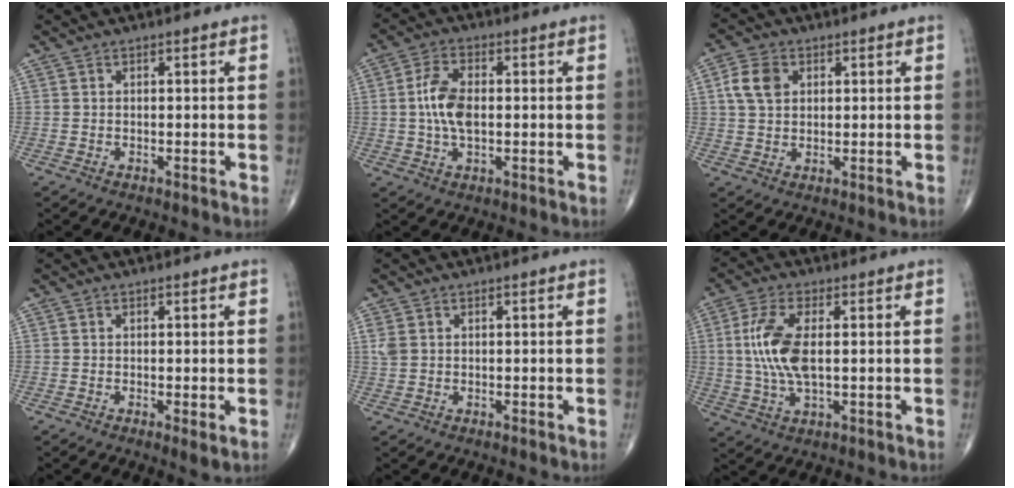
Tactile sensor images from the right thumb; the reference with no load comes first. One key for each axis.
{"total": 7.5, "fx": 0.1, "fy": 3.9, "fz": 6.4, "tx": -0.131, "ty": 0.007, "tz": -0.001}
{"total": 6.0, "fx": 1.7, "fy": 4.3, "fz": 3.8, "tx": -0.069, "ty": 0.003, "tz": 0.030}
{"total": 1.7, "fx": -0.2, "fy": 0.3, "fz": 1.7, "tx": -0.033, "ty": -0.009, "tz": -0.004}
{"total": 1.9, "fx": 0.6, "fy": 1.4, "fz": 1.1, "tx": -0.032, "ty": 0.004, "tz": 0.016}
{"total": 10.2, "fx": 1.0, "fy": 4.3, "fz": 9.2, "tx": -0.208, "ty": -0.001, "tz": 0.022}